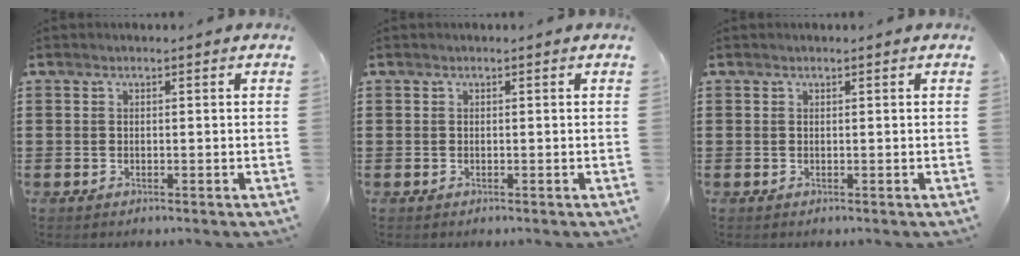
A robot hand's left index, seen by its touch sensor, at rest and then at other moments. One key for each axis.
{"total": 0.0}
{"total": 0.0}